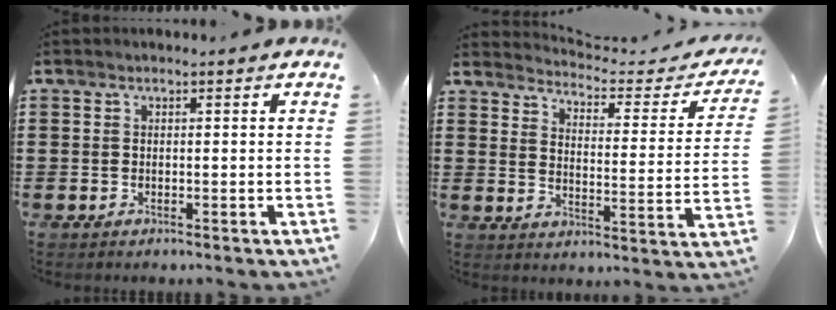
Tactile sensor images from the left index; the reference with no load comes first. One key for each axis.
{"total": 3.3, "fx": 3.2, "fy": 0.0, "fz": 0.8, "tx": -0.031, "ty": -0.033, "tz": 0.046}